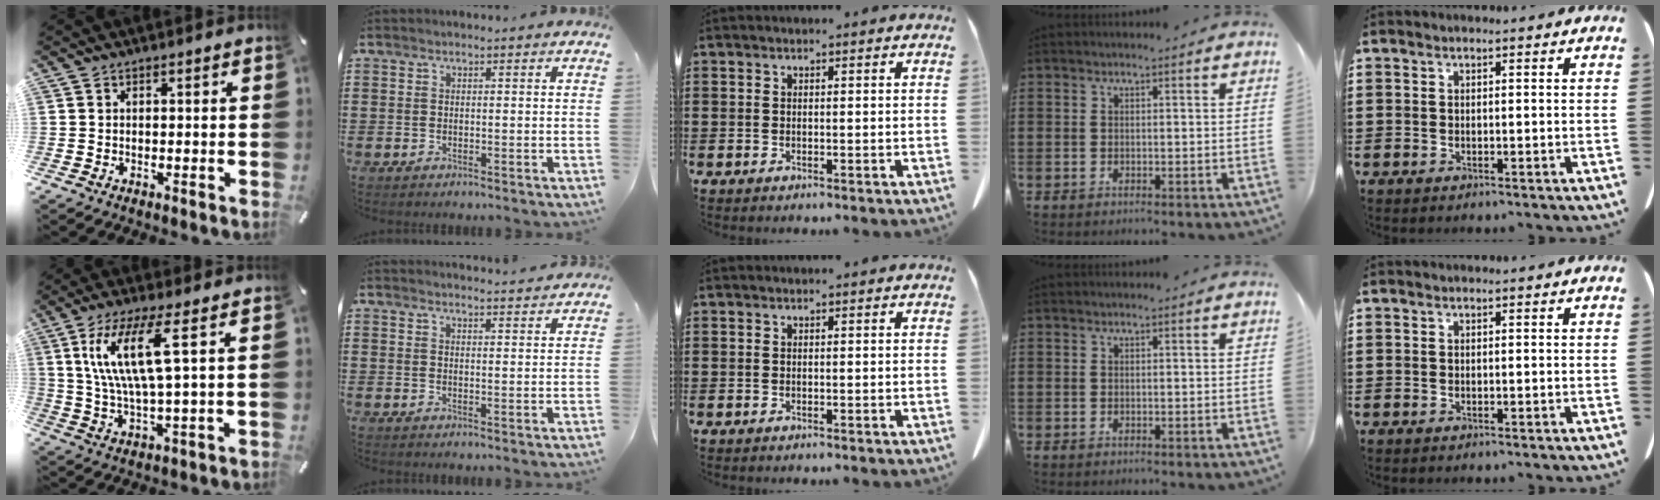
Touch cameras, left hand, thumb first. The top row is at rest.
{"thumb": {"total": 13.7, "force": [4.5, 2.8, 12.6], "torque": [-0.268, -0.002, 0.070]}, "index": {"total": 2.4, "force": [2.4, -0.2, 0.1], "torque": [-0.010, -0.008, 0.047]}}